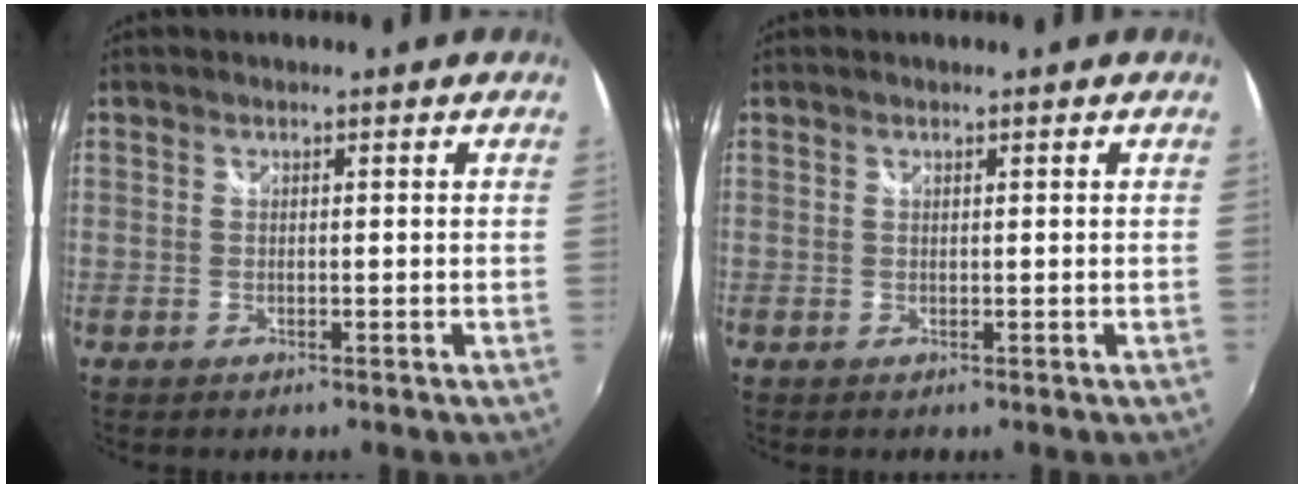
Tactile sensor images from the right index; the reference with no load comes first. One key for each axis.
{"total": 0.0}